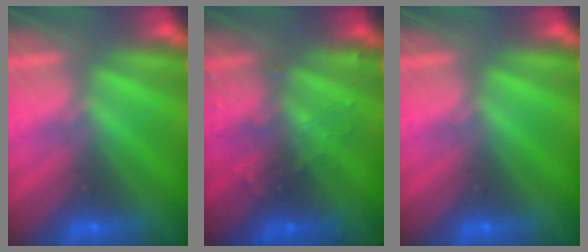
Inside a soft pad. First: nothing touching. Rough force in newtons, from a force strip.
{"total": 3.0}
{"total": 0.0}